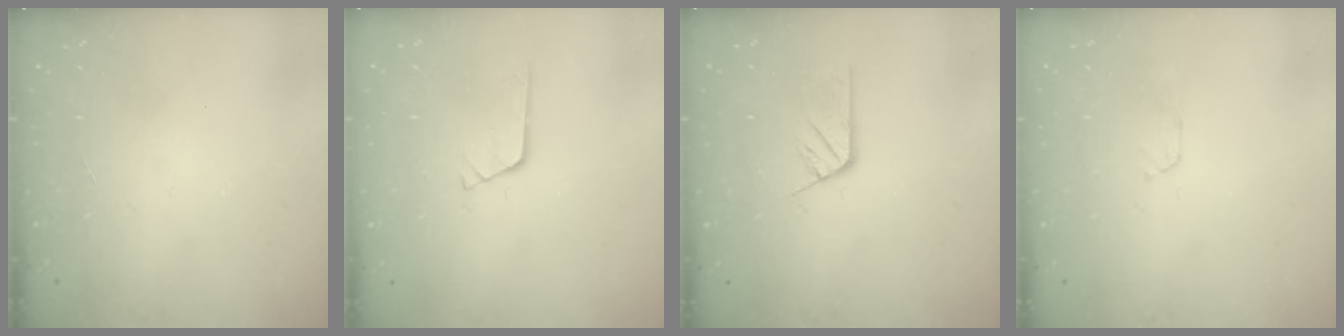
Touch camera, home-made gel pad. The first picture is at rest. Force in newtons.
{"total": 3.0, "press": 2.9, "slide": 0.4}
{"total": 4.5, "press": 4.5, "slide": 0.0}
{"total": 3.0, "press": 2.9, "slide": 0.4}